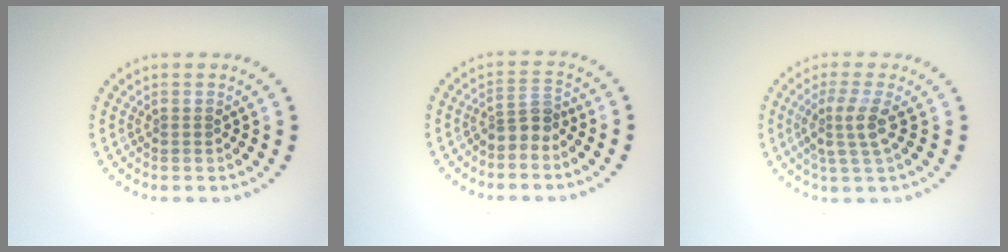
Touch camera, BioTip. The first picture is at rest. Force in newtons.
{"total": 2.3, "press": 1.9, "slide": 1.4}
{"total": 2.9, "press": 2.3, "slide": 1.8}